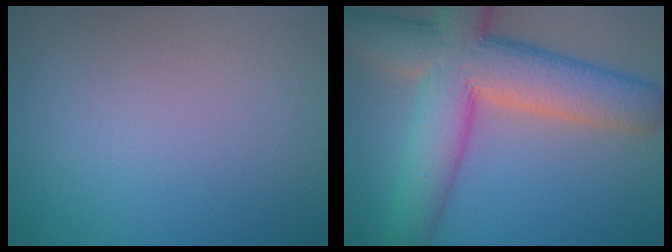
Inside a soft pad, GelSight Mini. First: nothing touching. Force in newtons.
{"total": 11.6, "press": 11.5, "slide": 0.9}